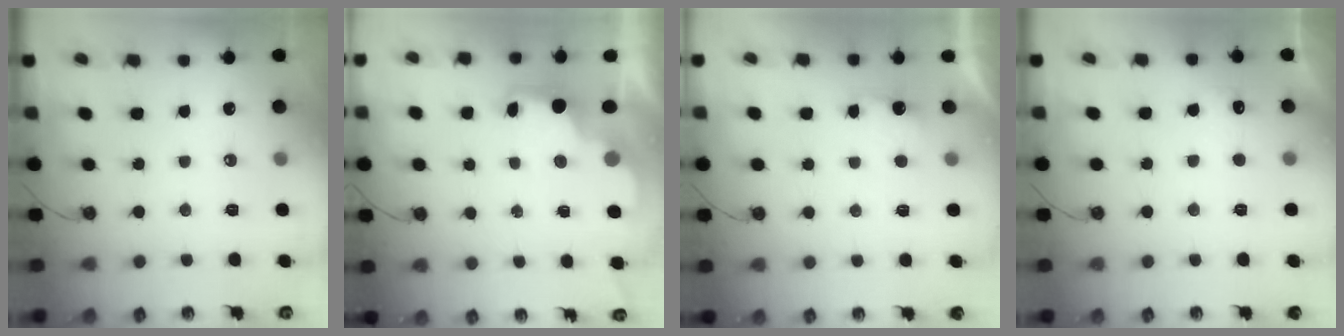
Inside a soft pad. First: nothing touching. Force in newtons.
{"total": 2.7, "press": 2.7, "slide": 0.6}
{"total": 1.1, "press": 0.8, "slide": 0.7}
{"total": 5.0, "press": 4.8, "slide": 1.2}